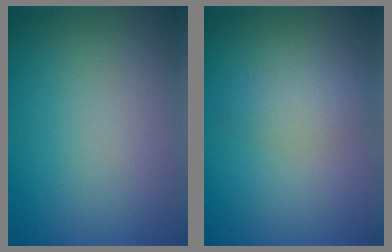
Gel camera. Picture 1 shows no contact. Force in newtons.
{"total": 2.1, "press": 2.1, "slide": 0.1}